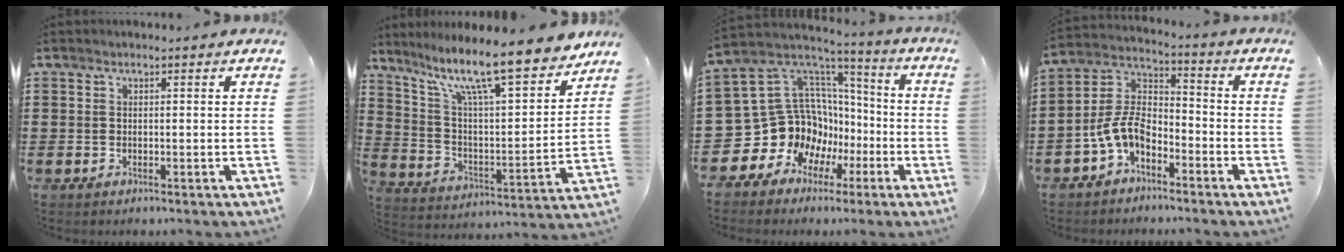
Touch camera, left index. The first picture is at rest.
{"total": 12.6, "force": [10.0, 1.8, 7.5], "torque": [-0.164, -0.066, 0.166]}
{"total": 13.7, "force": [-2.7, 12.8, 4.0], "torque": [-0.142, -0.040, -0.015]}
{"total": 7.5, "force": [-4.3, 4.3, 4.4], "torque": [-0.122, -0.003, -0.096]}